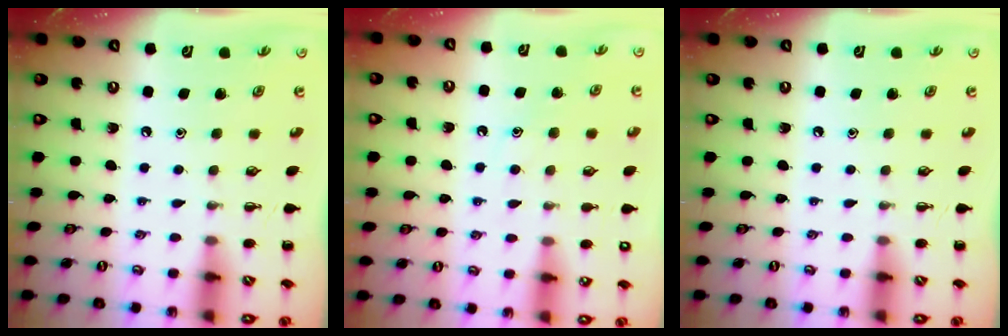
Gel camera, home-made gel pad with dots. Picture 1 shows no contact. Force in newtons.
{"total": 8.2, "press": 8.1, "slide": 1.2}
{"total": 0.0}